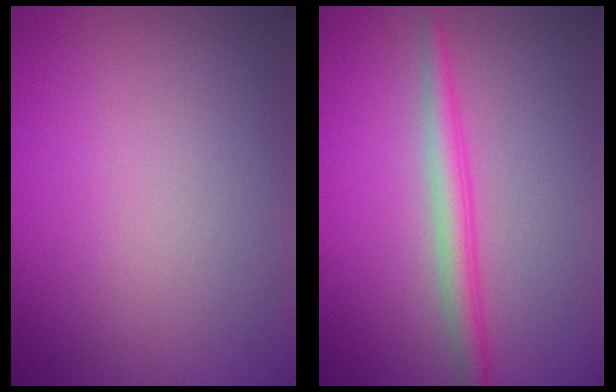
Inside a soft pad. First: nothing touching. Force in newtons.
{"total": 2.7, "press": 2.7, "slide": 0.0}